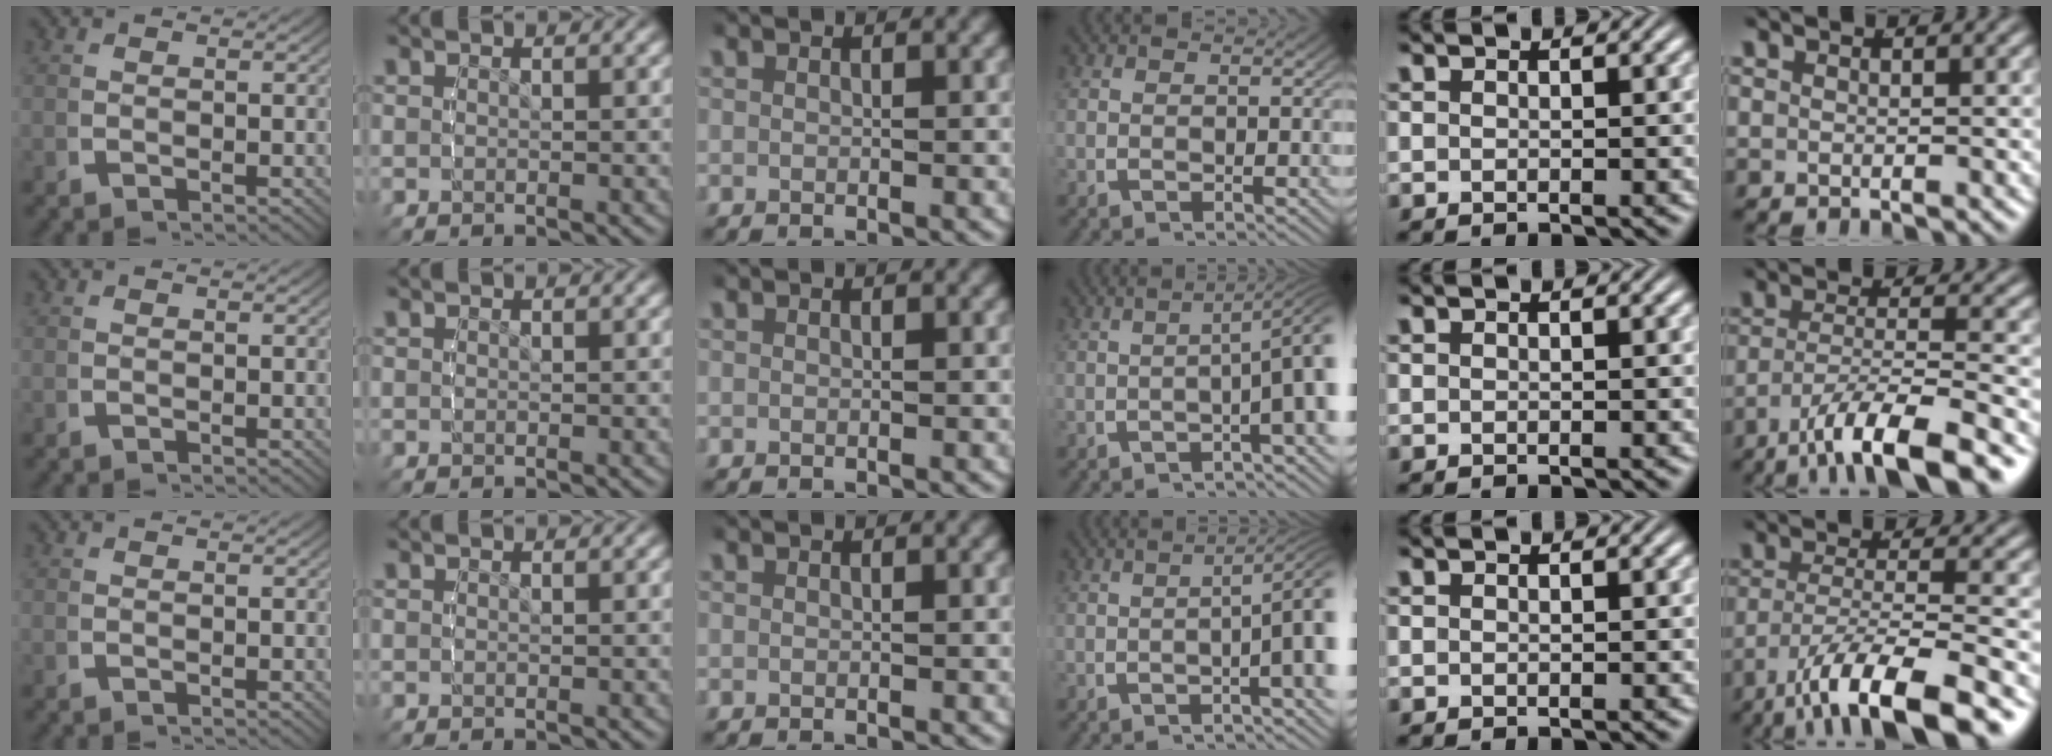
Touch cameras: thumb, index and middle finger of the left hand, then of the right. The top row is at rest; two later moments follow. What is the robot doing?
{"motion": "lift_and_place", "object": "bottle"}